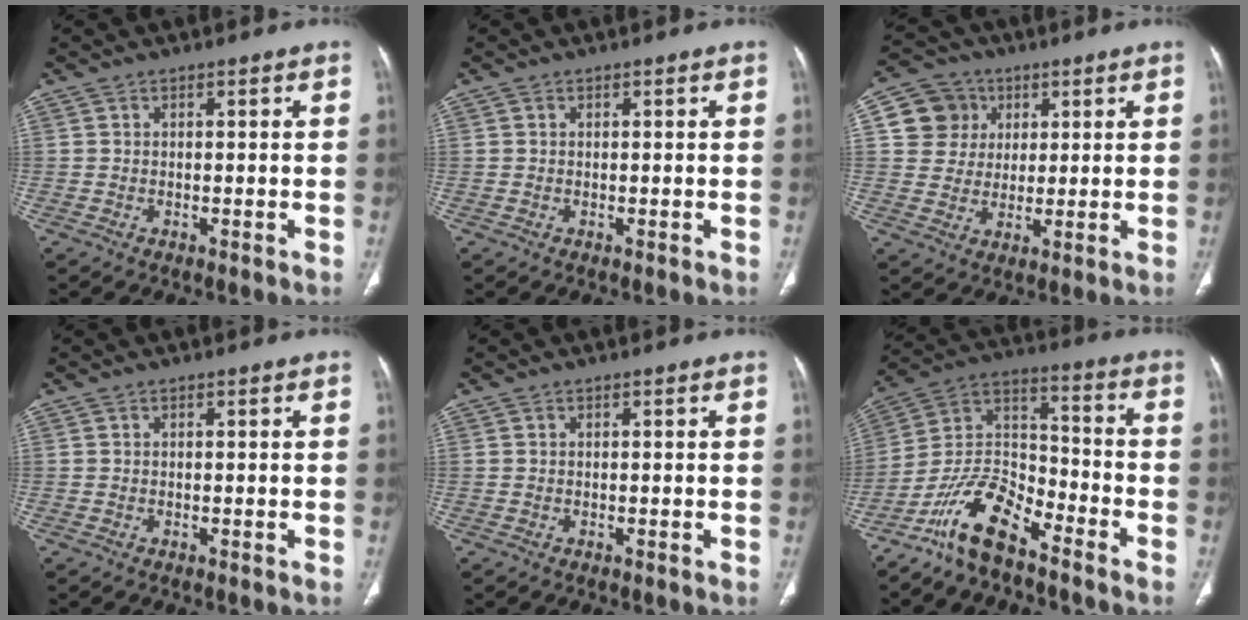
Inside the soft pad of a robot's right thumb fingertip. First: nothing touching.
{"total": 0.0}
{"total": 8.8, "force": [2.7, 8.2, 1.8], "torque": [0.003, -0.001, 0.046]}
{"total": 0.0}
{"total": 0.0}
{"total": 12.5, "force": [-9.2, 4.6, 7.1], "torque": [-0.127, 0.076, -0.185]}